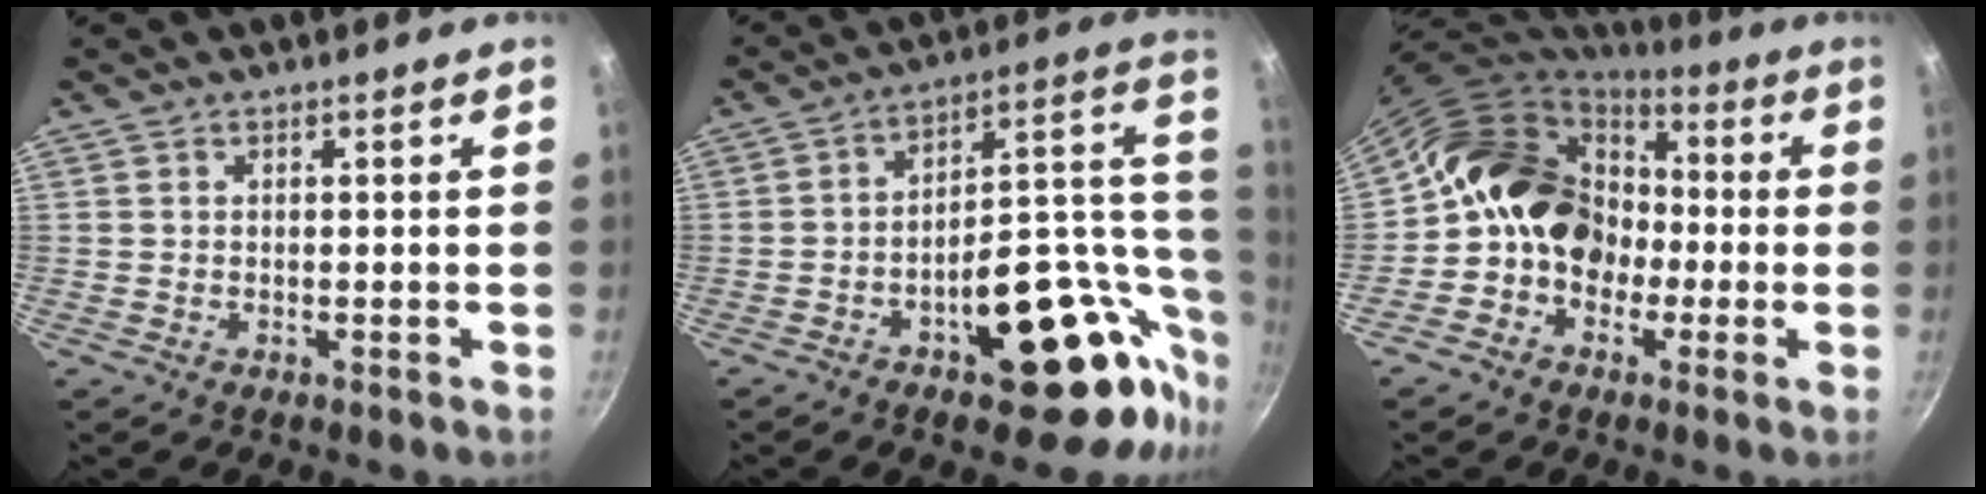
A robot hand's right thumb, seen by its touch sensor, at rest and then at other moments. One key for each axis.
{"total": 25.0, "fx": -7.4, "fy": 13.1, "fz": 20.0, "tx": -0.198, "ty": 0.053, "tz": -0.093}
{"total": 15.6, "fx": -0.1, "fy": 13.2, "fz": 8.2, "tx": -0.090, "ty": 0.047, "tz": -0.014}